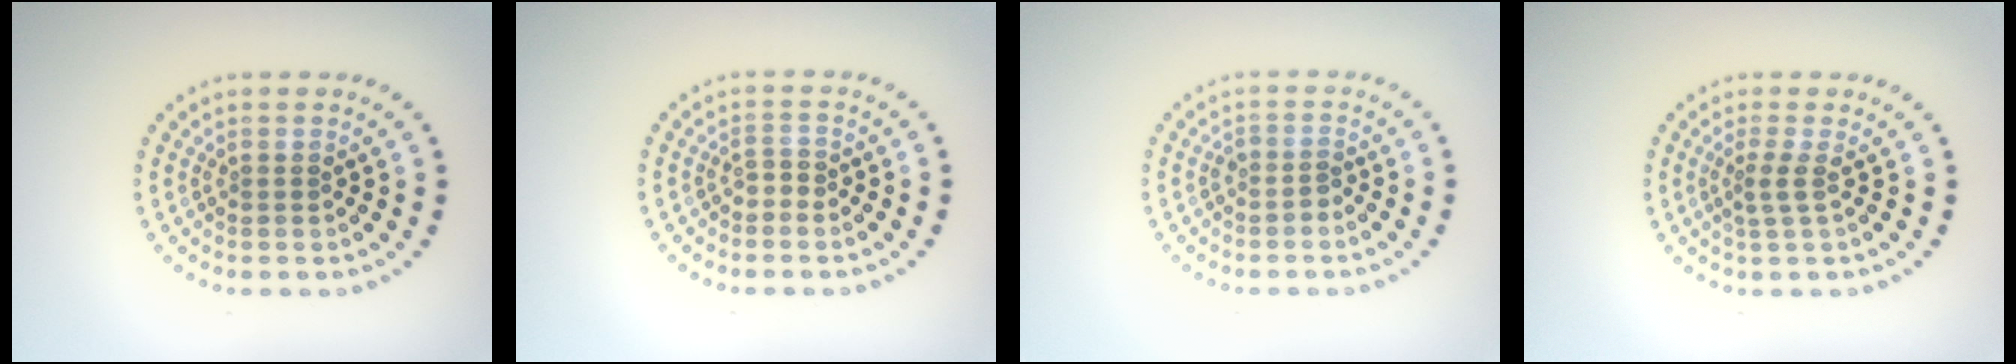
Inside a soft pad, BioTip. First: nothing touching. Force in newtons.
{"total": 1.0, "press": 0.8, "slide": 0.6}
{"total": 1.3, "press": 1.0, "slide": 0.8}
{"total": 1.9, "press": 1.4, "slide": 1.4}